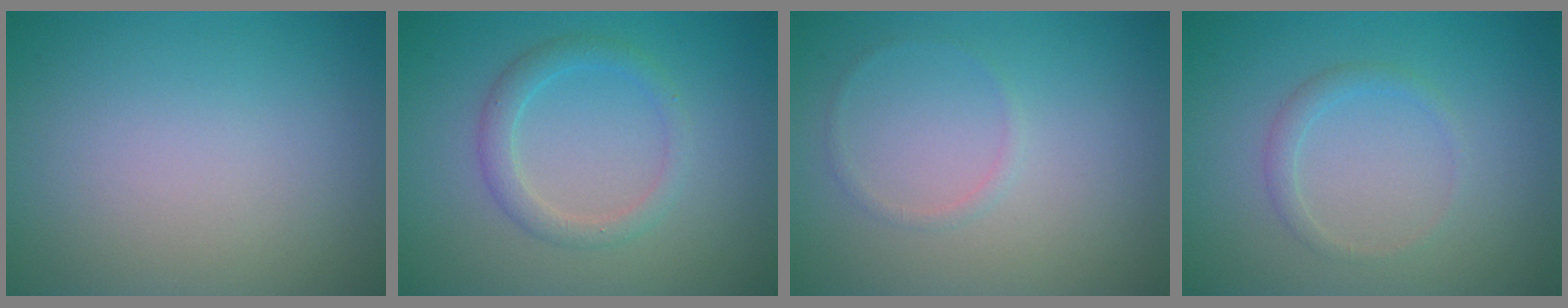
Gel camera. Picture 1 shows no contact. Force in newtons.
{"total": 2.2, "press": 2.2, "slide": 0.1}
{"total": 0.6, "press": 0.6, "slide": 0.1}
{"total": 1.3, "press": 1.3, "slide": 0.0}